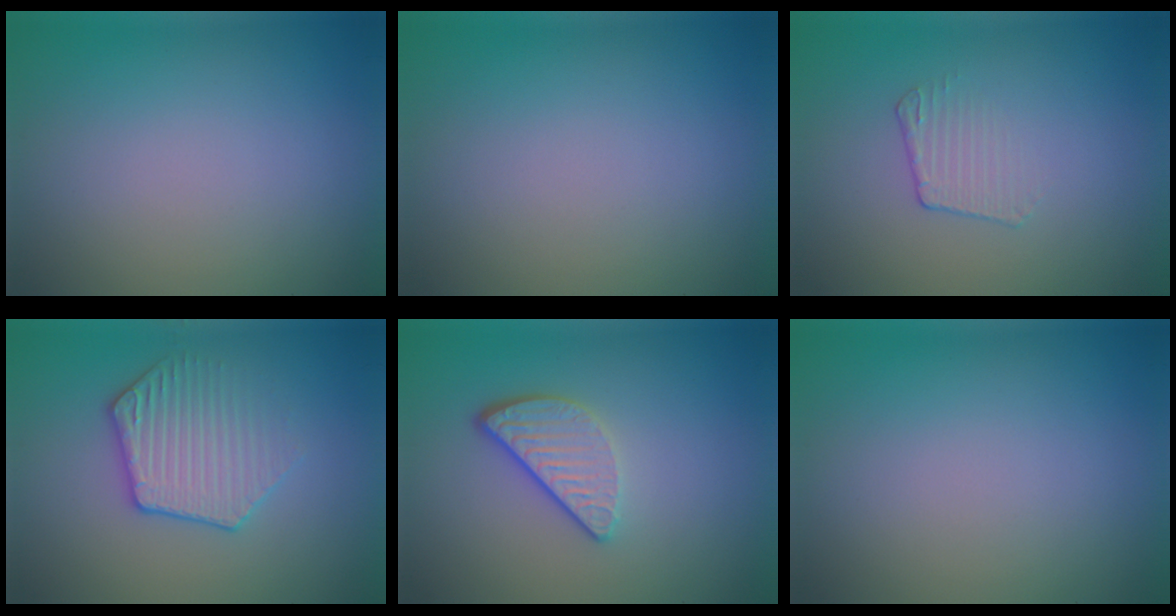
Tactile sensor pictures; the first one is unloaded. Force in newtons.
{"total": 0.0}
{"total": 1.5, "press": 0.7, "slide": 1.4}
{"total": 3.5, "press": 3.3, "slide": 0.9}
{"total": 3.3, "press": 2.6, "slide": 2.0}
{"total": 0.0}